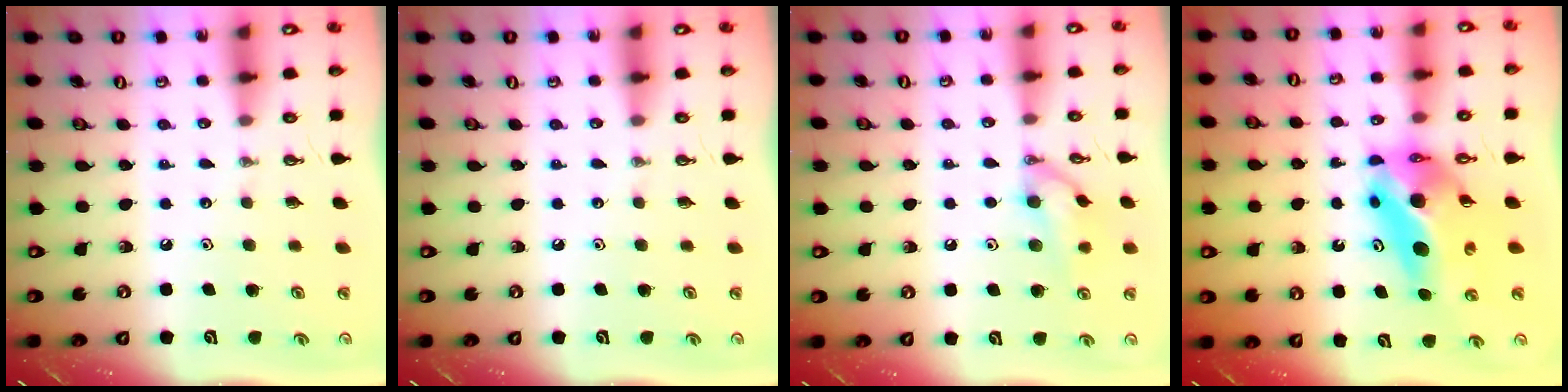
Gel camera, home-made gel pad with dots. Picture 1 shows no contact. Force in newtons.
{"total": 0.0}
{"total": 11.6, "press": 11.4, "slide": 1.7}
{"total": 14.3, "press": 13.6, "slide": 4.4}